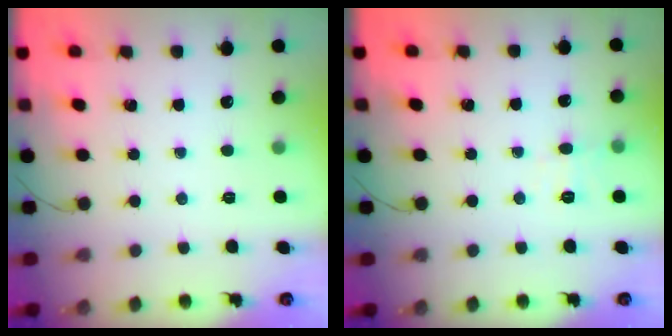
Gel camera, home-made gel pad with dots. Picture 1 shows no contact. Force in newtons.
{"total": 5.9, "press": 5.7, "slide": 1.6}